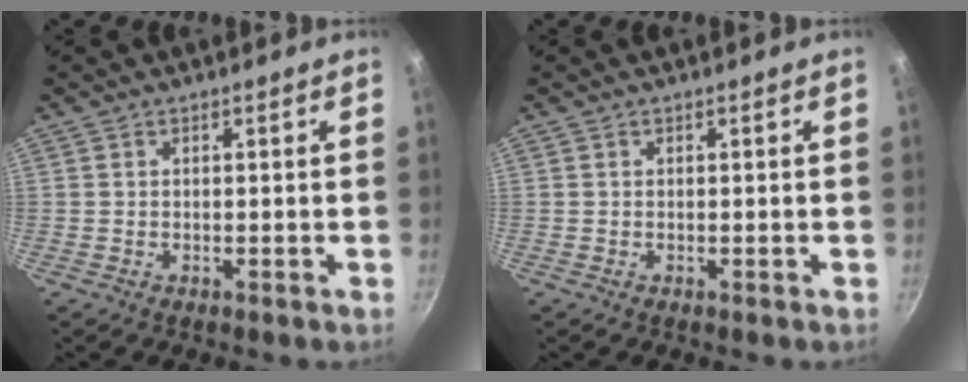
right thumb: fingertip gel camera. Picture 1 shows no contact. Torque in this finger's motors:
{"motor_torque": [0.00, 0.00, 0.02, 0.00, 0.00]}